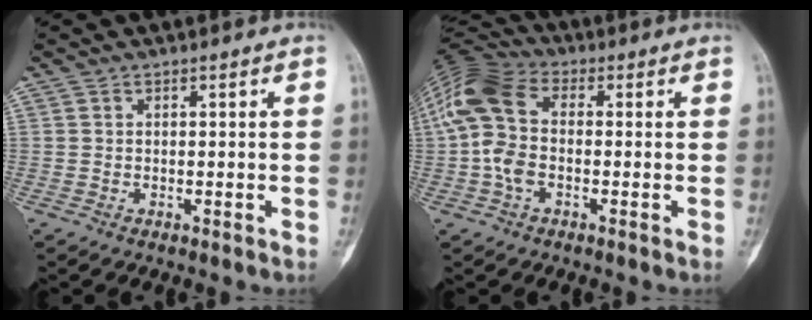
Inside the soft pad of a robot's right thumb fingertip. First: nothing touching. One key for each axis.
{"total": 13.5, "fx": -0.4, "fy": 8.4, "fz": 10.6, "tx": -0.232, "ty": 0.030, "tz": -0.019}